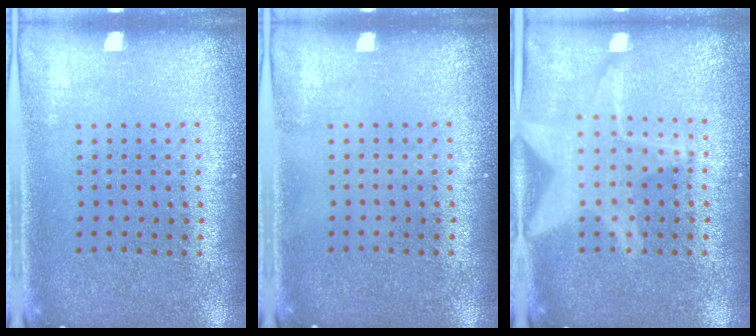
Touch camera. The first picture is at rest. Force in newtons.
{"total": 0.0}
{"total": 3.0, "press": 3.0, "slide": 0.4}